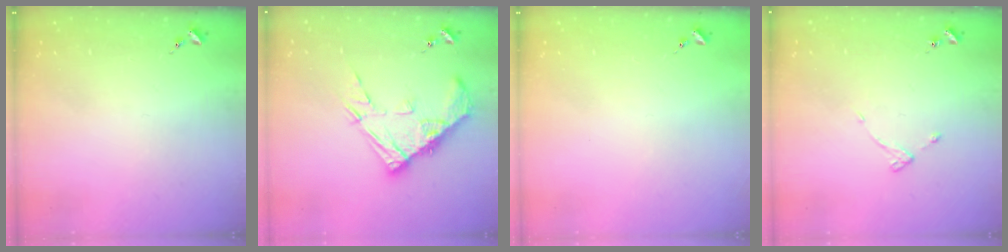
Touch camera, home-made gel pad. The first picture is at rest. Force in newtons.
{"total": 13.3, "press": 13.2, "slide": 1.2}
{"total": 0.0}
{"total": 3.6, "press": 3.6, "slide": 0.6}